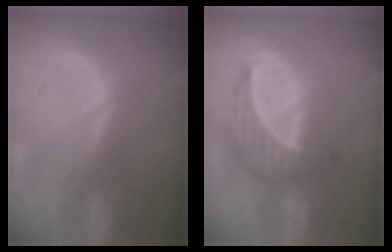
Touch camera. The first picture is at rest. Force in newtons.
{"total": 6.6, "press": 6.3, "slide": 2.1}